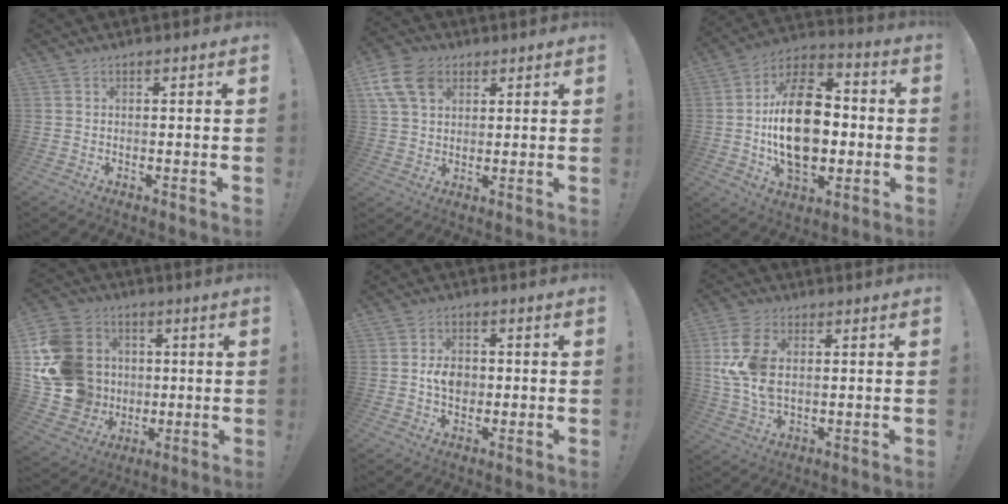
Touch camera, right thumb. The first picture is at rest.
{"total": 11.8, "force": [5.1, 8.3, 6.7], "torque": [-0.128, -0.011, 0.101]}
{"total": 24.0, "force": [-1.6, 14.9, 18.7], "torque": [-0.329, 0.014, -0.020]}
{"total": 20.9, "force": [1.8, 18.7, 9.4], "torque": [-0.183, 0.005, 0.069]}
{"total": 6.0, "force": [-0.8, 4.5, 4.0], "torque": [-0.052, 0.003, -0.017]}
{"total": 12.4, "force": [2.2, 8.0, 9.2], "torque": [-0.191, -0.003, 0.042]}